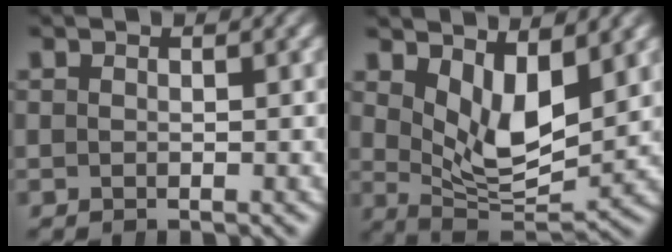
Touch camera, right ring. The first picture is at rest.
{"total": 6.9, "force": [1.7, 3.7, 5.5], "torque": [-0.086, -0.022, 0.036]}